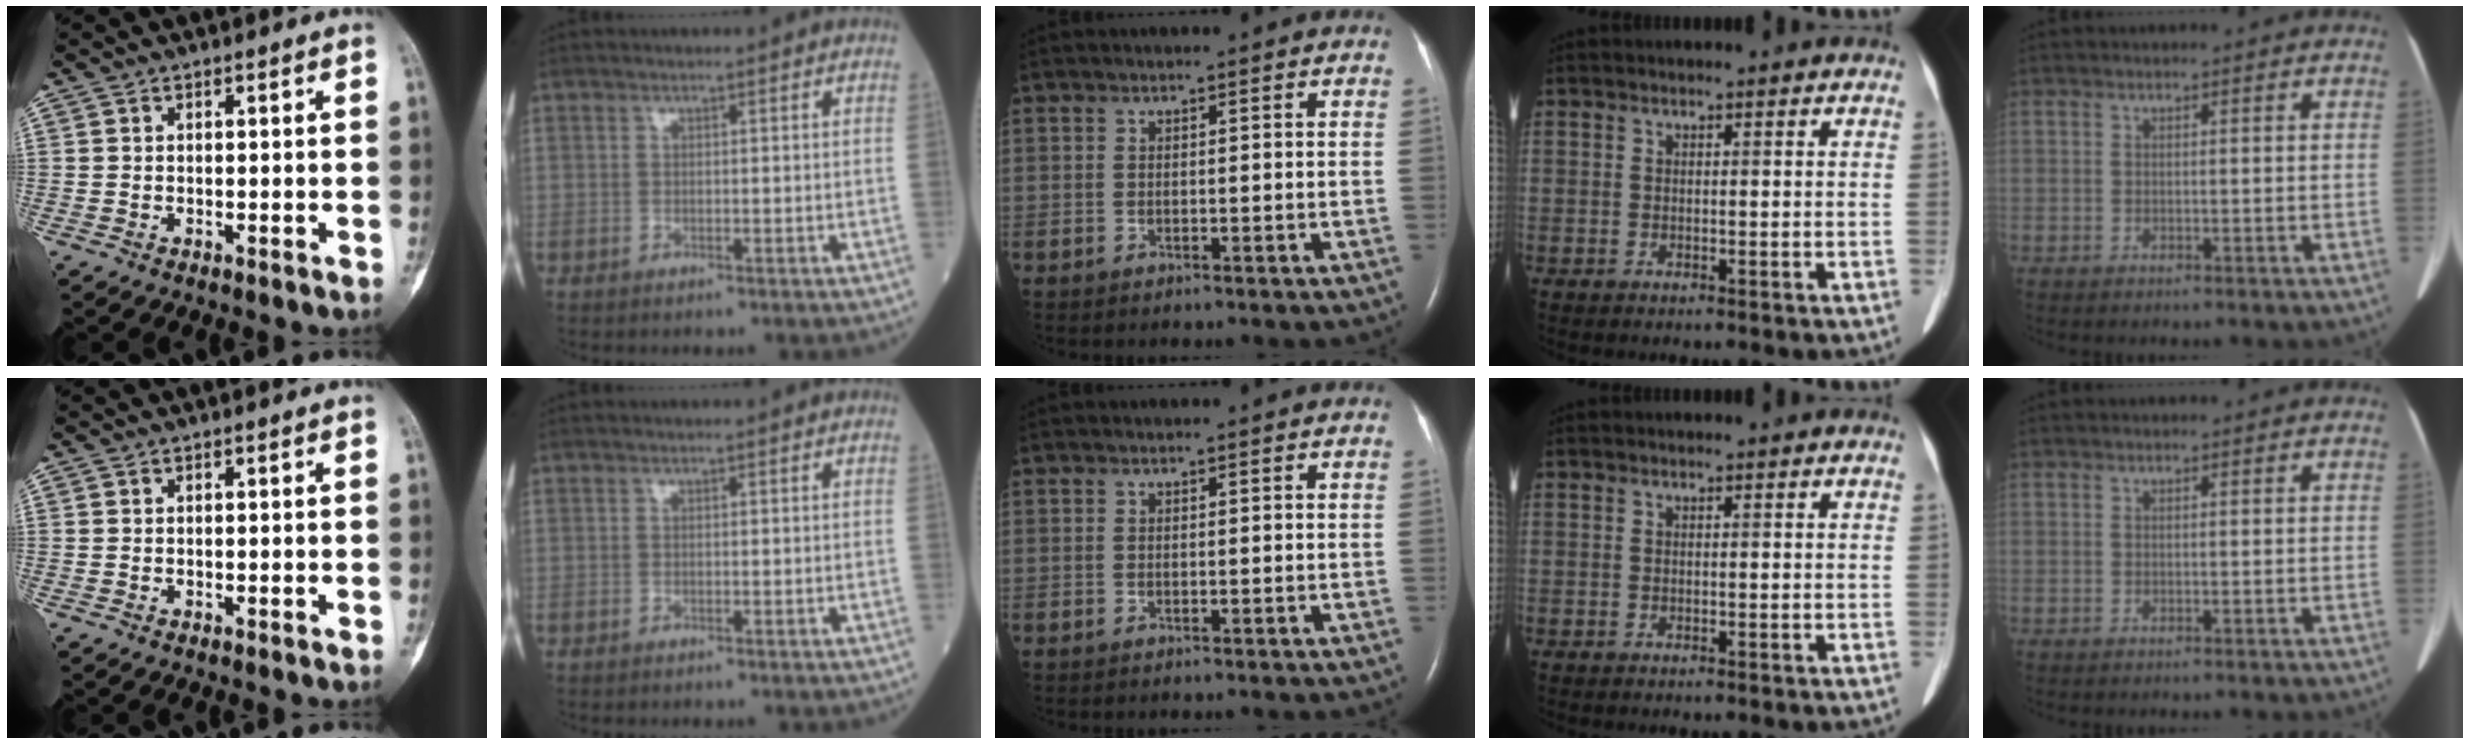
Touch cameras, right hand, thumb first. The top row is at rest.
{}